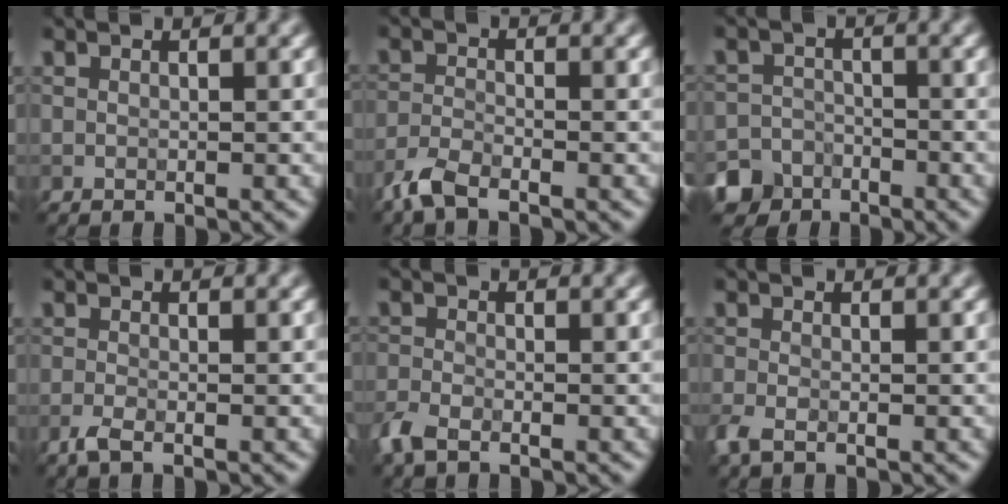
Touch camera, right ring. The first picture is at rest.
{"total": 2.9, "force": [-2.4, 0.7, 1.5], "torque": [-0.037, -0.007, -0.059]}
{"total": 5.2, "force": [-3.8, 3.4, 0.6], "torque": [0.003, -0.005, -0.065]}
{"total": 1.5, "force": [-0.9, 0.3, 1.1], "torque": [-0.025, -0.003, -0.024]}
{"total": 2.5, "force": [-1.8, 1.1, 1.4], "torque": [-0.036, -0.006, -0.047]}
{"total": 2.0, "force": [-1.1, 0.9, 1.4], "torque": [-0.036, -0.007, -0.030]}